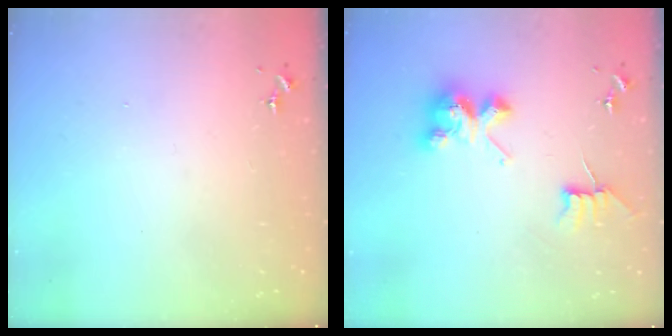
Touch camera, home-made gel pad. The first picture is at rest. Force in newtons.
{"total": 8.1, "press": 8.1, "slide": 0.6}